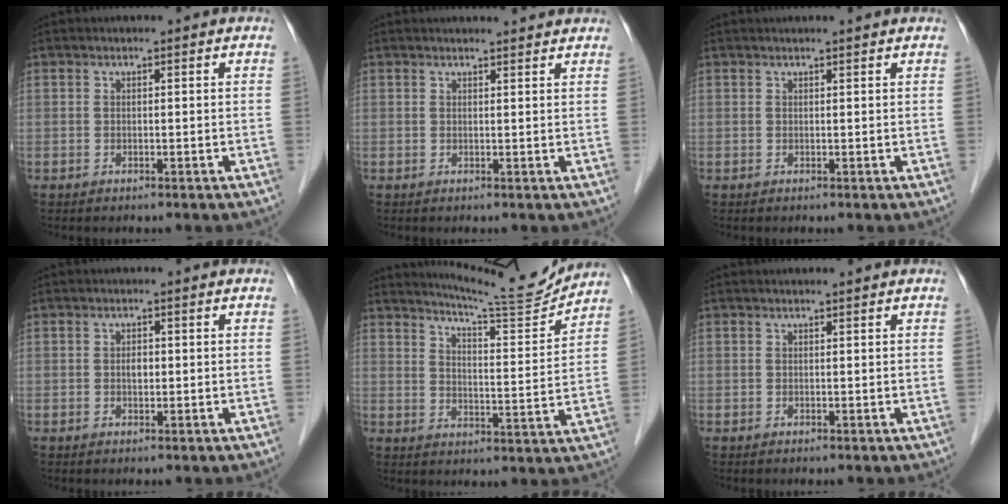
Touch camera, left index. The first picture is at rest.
{"total": 4.5, "force": [4.4, 0.4, 1.0], "torque": [-0.016, 0.014, 0.045]}
{"total": 2.7, "force": [2.5, -0.1, 1.0], "torque": [-0.013, 0.018, 0.031]}
{"total": 1.4, "force": [-0.1, 0.8, 1.1], "torque": [-0.019, 0.002, -0.001]}
{"total": 11.5, "force": [11.3, -0.9, 2.2], "torque": [-0.040, -0.030, 0.160]}
{"total": 0.6, "force": [0.5, -0.1, 0.2], "torque": [-0.004, 0.003, 0.011]}